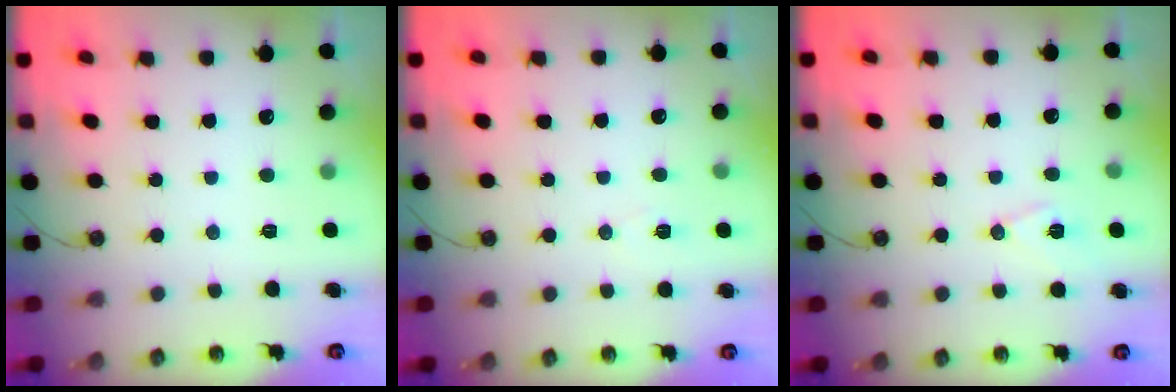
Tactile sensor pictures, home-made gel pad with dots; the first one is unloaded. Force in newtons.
{"total": 7.0, "press": 5.4, "slide": 4.5}
{"total": 8.5, "press": 7.7, "slide": 3.6}